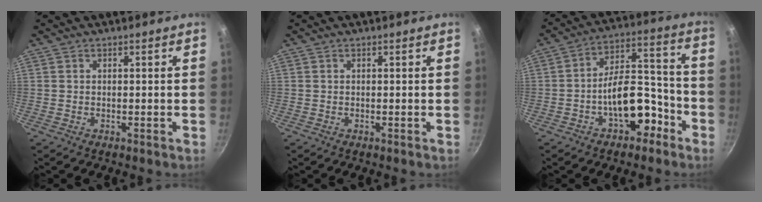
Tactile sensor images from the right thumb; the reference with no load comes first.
{"total": 0.0}
{"total": 12.7, "force": [-6.1, 7.1, 8.5], "torque": [-0.075, 0.090, -0.081]}